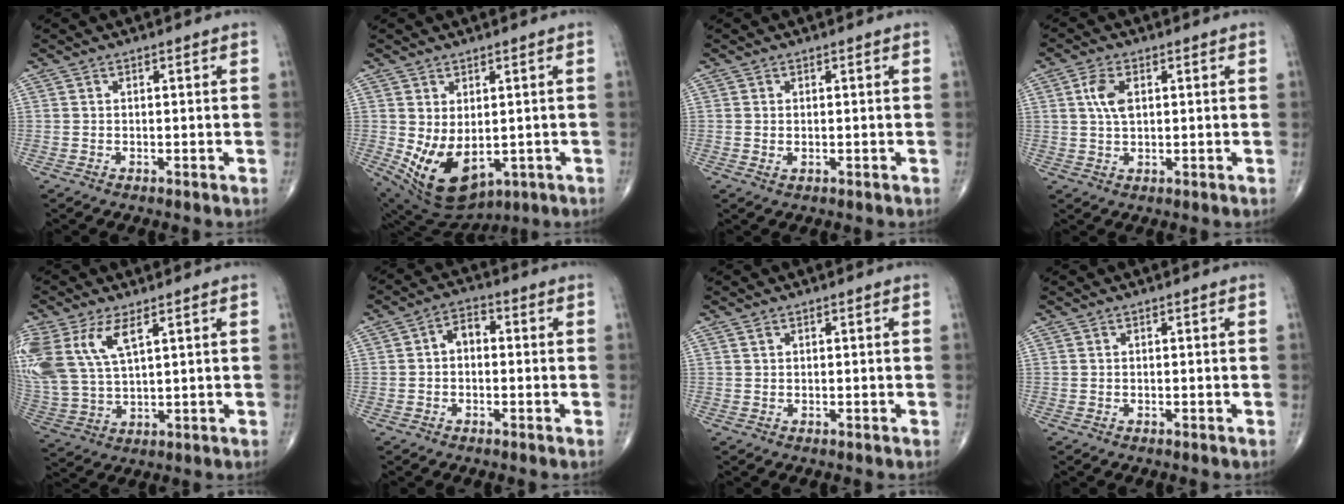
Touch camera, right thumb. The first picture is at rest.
{"total": 12.0, "force": [-1.8, 7.2, 9.4], "torque": [-0.159, -0.008, 0.003]}
{"total": 0.9, "force": [-0.1, 0.5, 0.7], "torque": [-0.013, 0.000, 0.001]}
{"total": 4.9, "force": [1.3, 2.6, 3.9], "torque": [-0.083, 0.000, 0.024]}
{"total": 15.1, "force": [6.4, 7.2, 11.7], "torque": [-0.277, -0.010, 0.134]}
{"total": 4.2, "force": [-0.1, 2.9, 3.1], "torque": [-0.037, 0.019, -0.014]}
{"total": 0.6, "force": [0.4, 0.4, 0.3], "torque": [-0.005, 0.001, 0.008]}
{"total": 0.0}